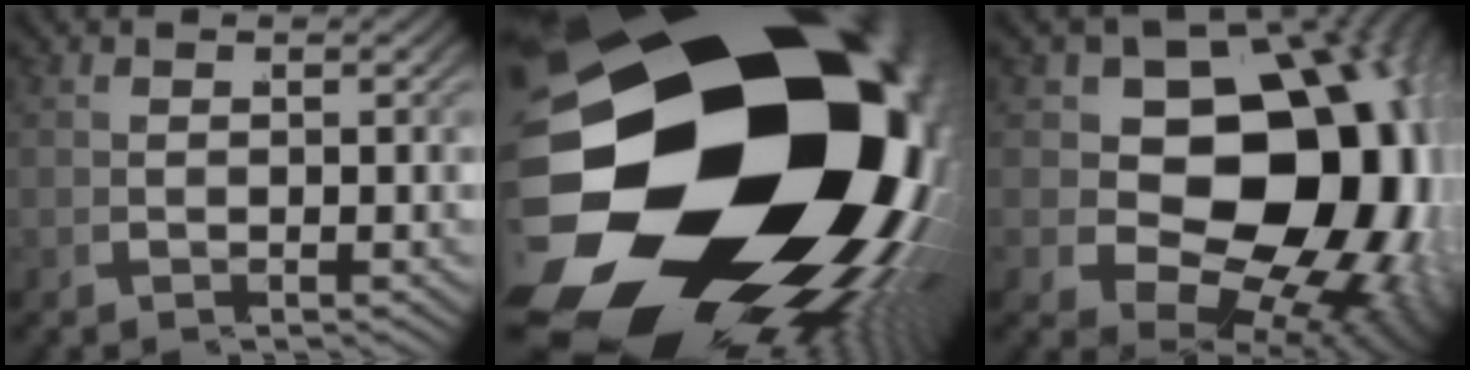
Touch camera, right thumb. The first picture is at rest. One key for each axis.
{"total": 47.7, "fx": -4.1, "fy": 30.9, "fz": 36.1, "tx": -0.539, "ty": -0.070, "tz": -0.041}
{"total": 27.5, "fx": 0.0, "fy": 18.8, "fz": 20.0, "tx": -0.312, "ty": -0.062, "tz": 0.023}